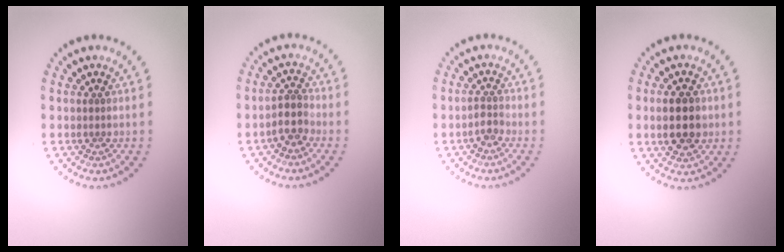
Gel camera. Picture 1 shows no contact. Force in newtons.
{"total": 2.2, "press": 1.9, "slide": 1.1}
{"total": 1.5, "press": 1.2, "slide": 0.9}
{"total": 4.3, "press": 4.3, "slide": 0.3}